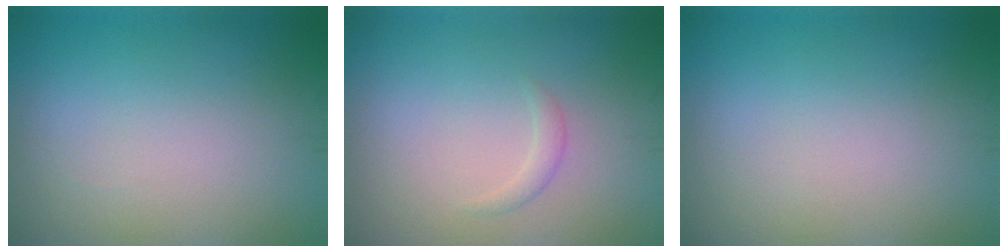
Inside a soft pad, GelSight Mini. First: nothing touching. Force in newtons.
{"total": 0.9, "press": 0.9, "slide": 0.1}
{"total": 0.0}